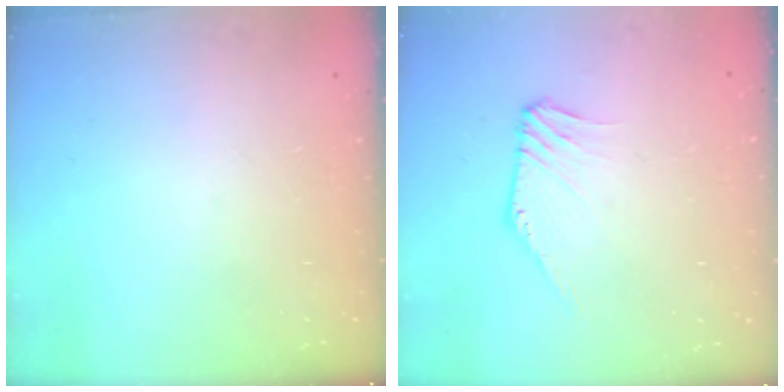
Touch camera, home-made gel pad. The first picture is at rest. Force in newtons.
{"total": 1.7, "press": 1.7, "slide": 0.2}